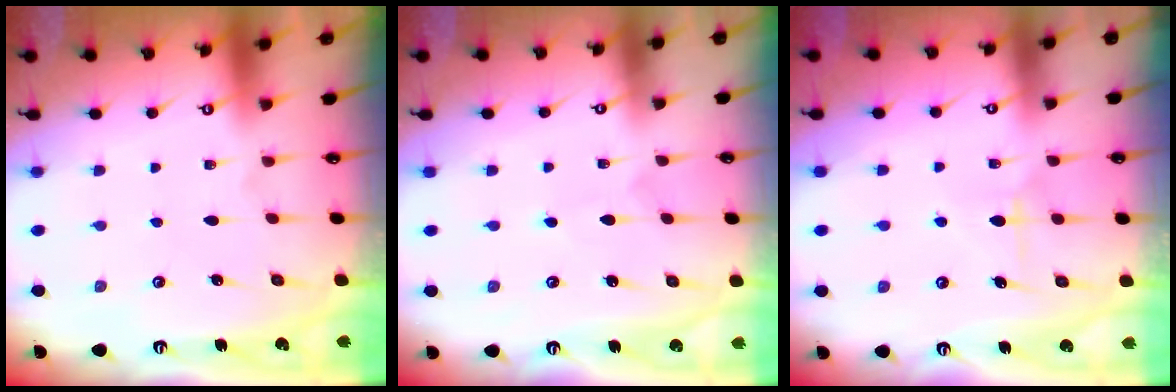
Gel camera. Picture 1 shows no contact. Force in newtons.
{"total": 3.6, "press": 3.6, "slide": 0.3}
{"total": 6.3, "press": 6.2, "slide": 0.7}